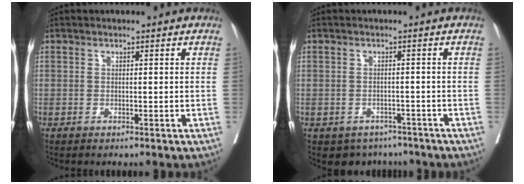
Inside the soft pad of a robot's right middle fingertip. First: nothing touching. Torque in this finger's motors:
{"motor_torque": [0.48, -0.49, 0.00, 0.00]}